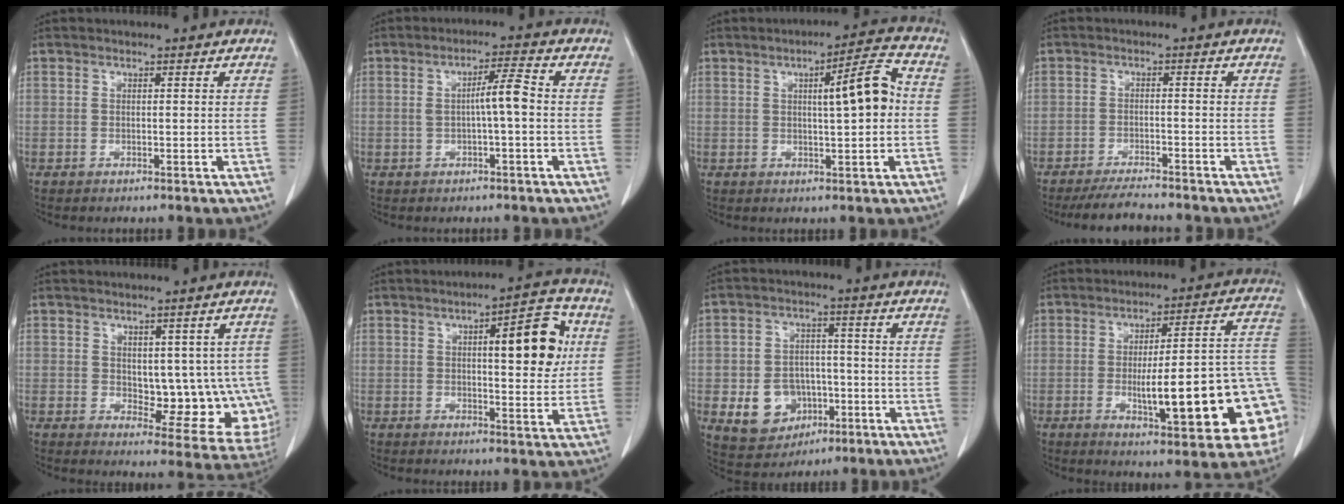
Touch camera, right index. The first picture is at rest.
{"total": 4.6, "force": [-0.2, 0.2, 4.6], "torque": [-0.076, 0.009, -0.003]}
{"total": 7.9, "force": [0.8, 1.0, 7.8], "torque": [-0.112, 0.018, 0.009]}
{"total": 5.5, "force": [-5.1, 0.8, 1.7], "torque": [-0.027, -0.015, -0.086]}
{"total": 10.9, "force": [0.2, 5.8, 9.2], "torque": [-0.090, 0.001, 0.019]}
{"total": 10.4, "force": [2.5, 2.8, 9.7], "torque": [-0.129, 0.016, 0.031]}
{"total": 8.8, "force": [-2.5, 7.3, 4.1], "torque": [-0.077, 0.014, -0.026]}
{"total": 20.3, "force": [-4.6, 3.5, 19.4], "torque": [-0.189, 0.029, -0.051]}